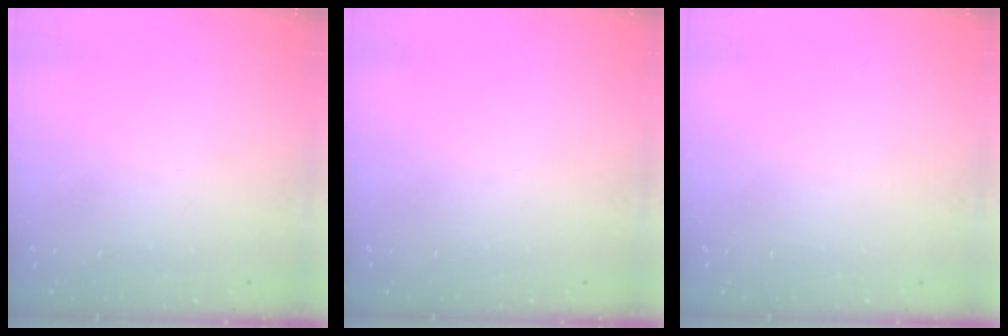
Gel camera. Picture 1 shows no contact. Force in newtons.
{"total": 0.0}
{"total": 0.0}